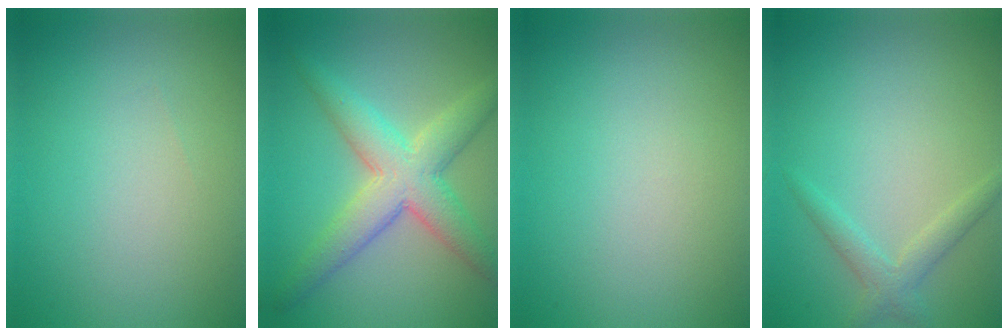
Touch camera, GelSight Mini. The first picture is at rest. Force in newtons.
{"total": 6.2, "press": 6.2, "slide": 0.2}
{"total": 0.0}
{"total": 2.0, "press": 2.0, "slide": 0.1}